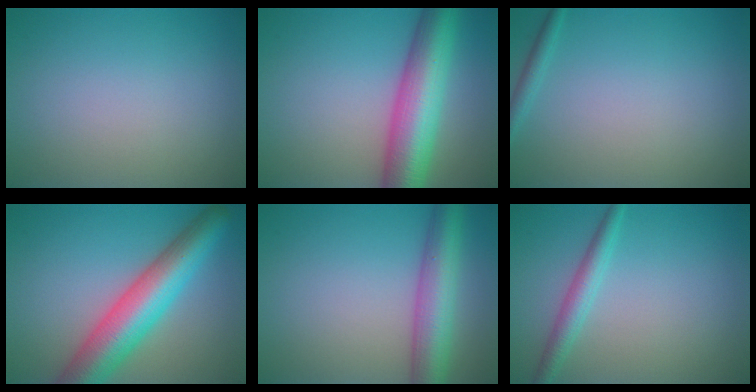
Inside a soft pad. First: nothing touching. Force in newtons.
{"total": 9.3, "press": 9.3, "slide": 0.2}
{"total": 1.2, "press": 1.1, "slide": 0.1}
{"total": 8.7, "press": 8.7, "slide": 0.4}
{"total": 6.1, "press": 6.1, "slide": 0.1}
{"total": 2.4, "press": 2.4, "slide": 0.1}